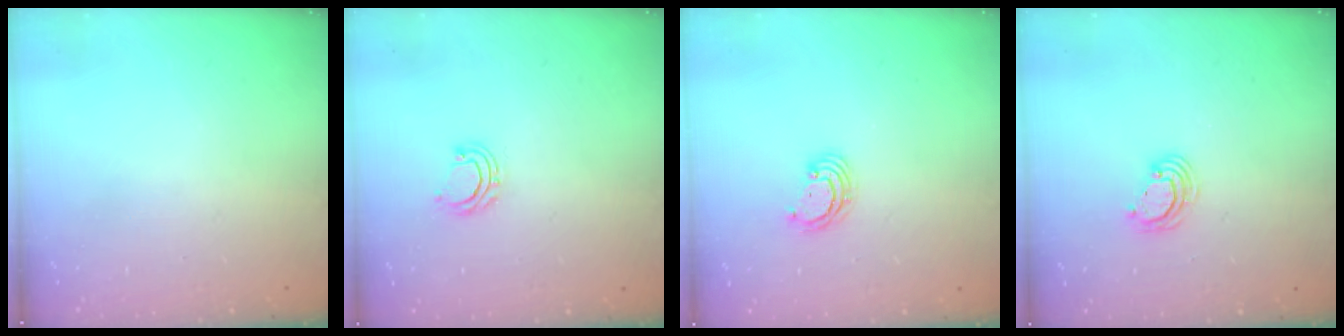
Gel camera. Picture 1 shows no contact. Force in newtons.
{"total": 6.3, "press": 6.2, "slide": 1.0}
{"total": 3.6, "press": 3.6, "slide": 0.2}
{"total": 4.4, "press": 4.4, "slide": 0.2}